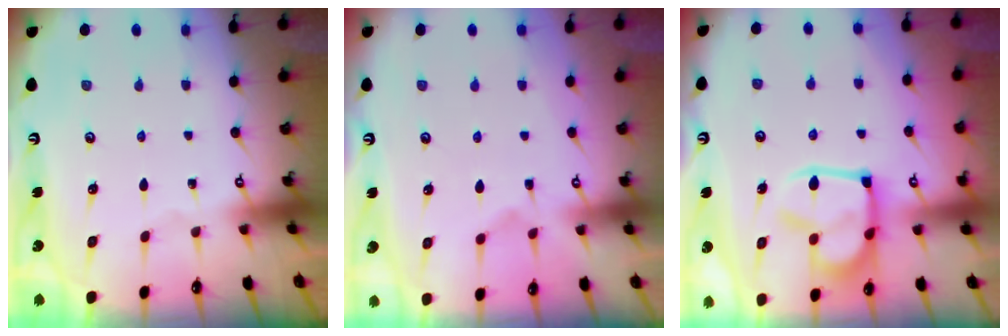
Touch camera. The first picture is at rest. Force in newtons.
{"total": 2.3, "press": 2.0, "slide": 1.1}
{"total": 9.4, "press": 9.3, "slide": 1.3}